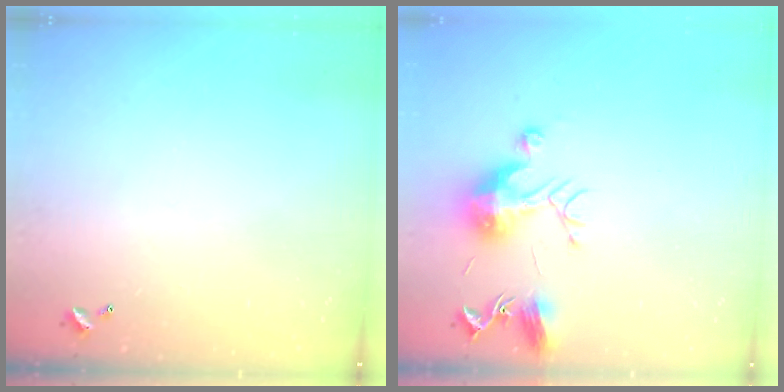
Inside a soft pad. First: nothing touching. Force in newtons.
{"total": 9.6, "press": 9.6, "slide": 0.4}